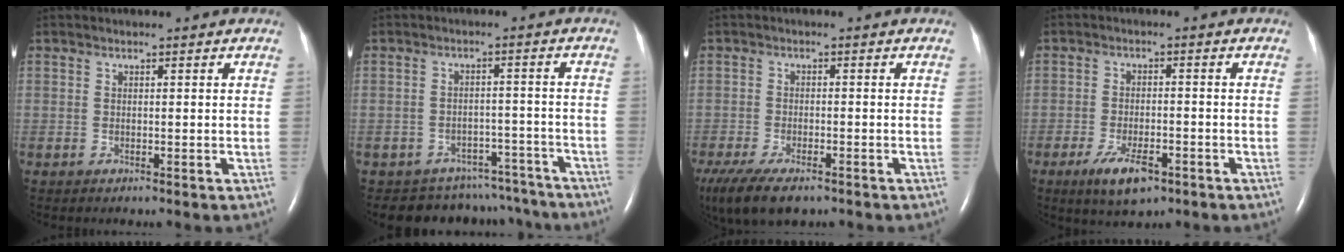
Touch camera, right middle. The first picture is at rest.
{"total": 10.5, "force": [-9.5, 4.5, -0.1], "torque": [0.011, 0.034, -0.109]}
{"total": 11.0, "force": [-7.7, 4.0, 6.8], "torque": [-0.131, -0.021, -0.121]}
{"total": 6.3, "force": [-3.6, 2.2, 4.6], "torque": [-0.089, -0.008, -0.056]}